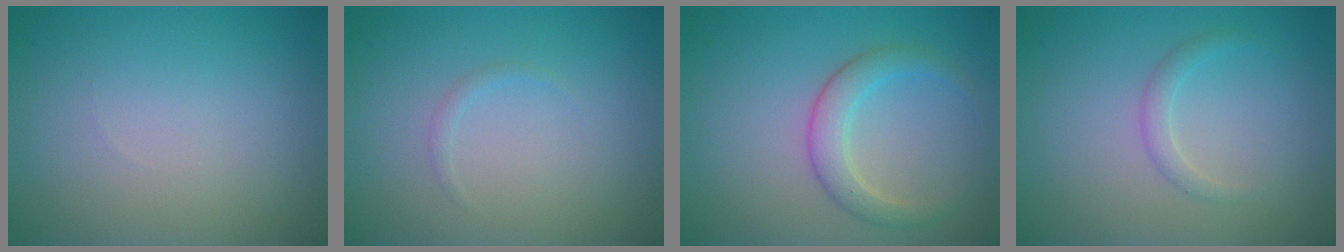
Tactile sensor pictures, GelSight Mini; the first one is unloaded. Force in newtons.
{"total": 0.6, "press": 0.6, "slide": 0.1}
{"total": 2.9, "press": 2.9, "slide": 0.3}
{"total": 1.2, "press": 1.2, "slide": 0.0}